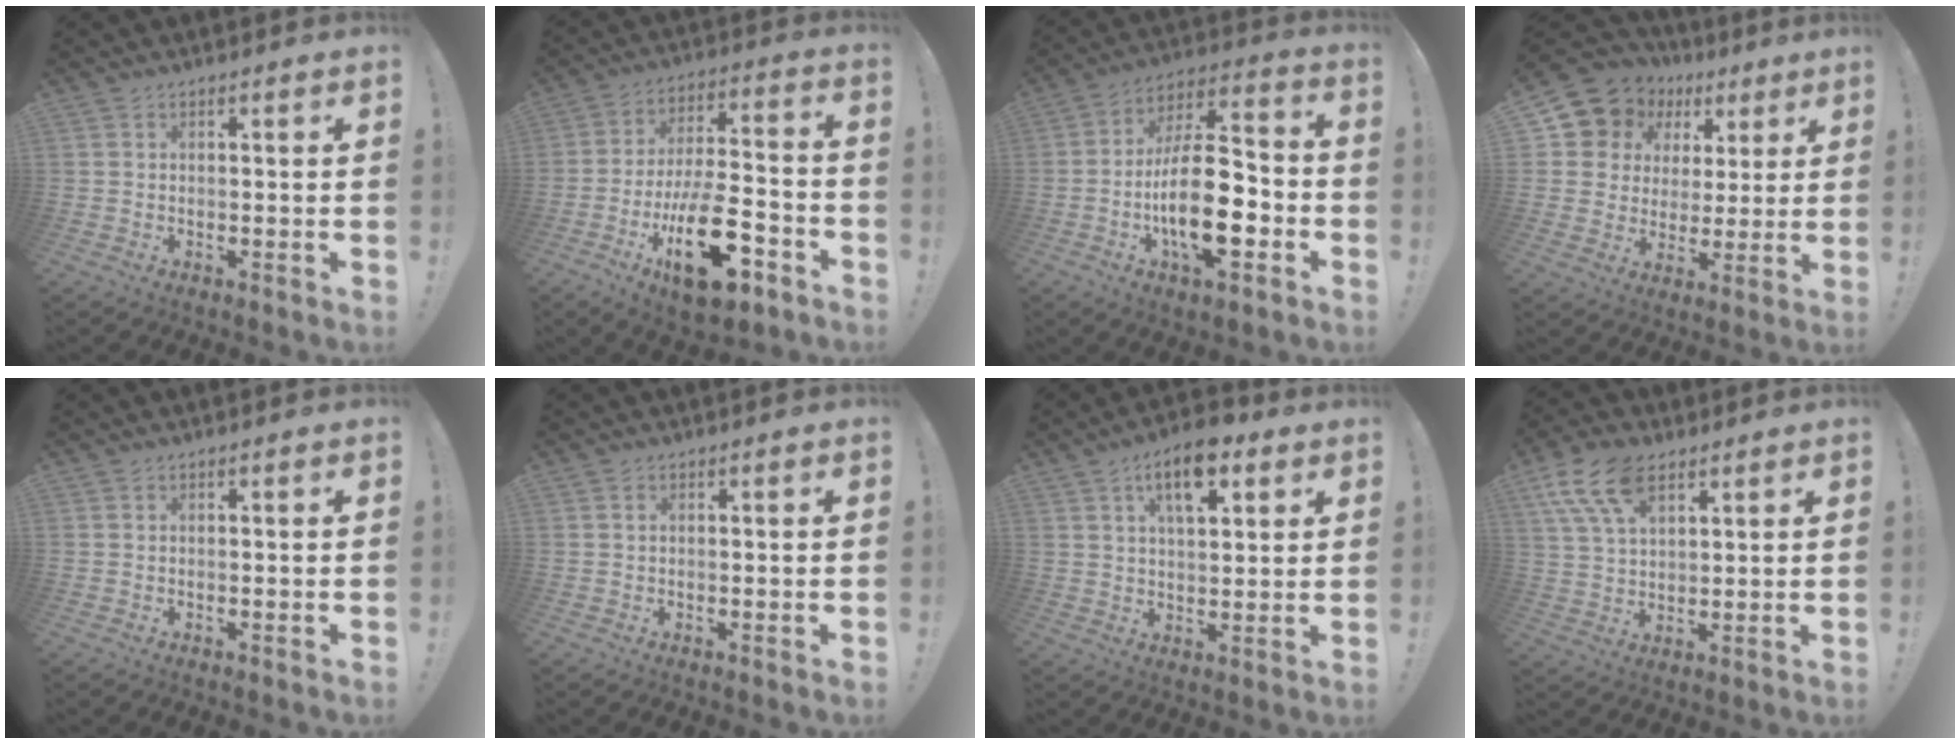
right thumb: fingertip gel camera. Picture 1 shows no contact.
{"total": 22.4, "force": [-9.7, 9.7, 17.8], "torque": [-0.295, 0.059, -0.148]}
{"total": 21.0, "force": [-5.6, 8.9, 18.2], "torque": [-0.334, 0.025, -0.086]}
{"total": 11.5, "force": [5.9, 9.4, 2.9], "torque": [-0.056, -0.041, 0.123]}
{"total": 0.0}
{"total": 0.0}
{"total": 11.5, "force": [6.1, 5.4, 8.2], "torque": [-0.124, -0.014, 0.105]}
{"total": 13.2, "force": [7.0, 7.3, 8.4], "torque": [-0.161, -0.015, 0.132]}